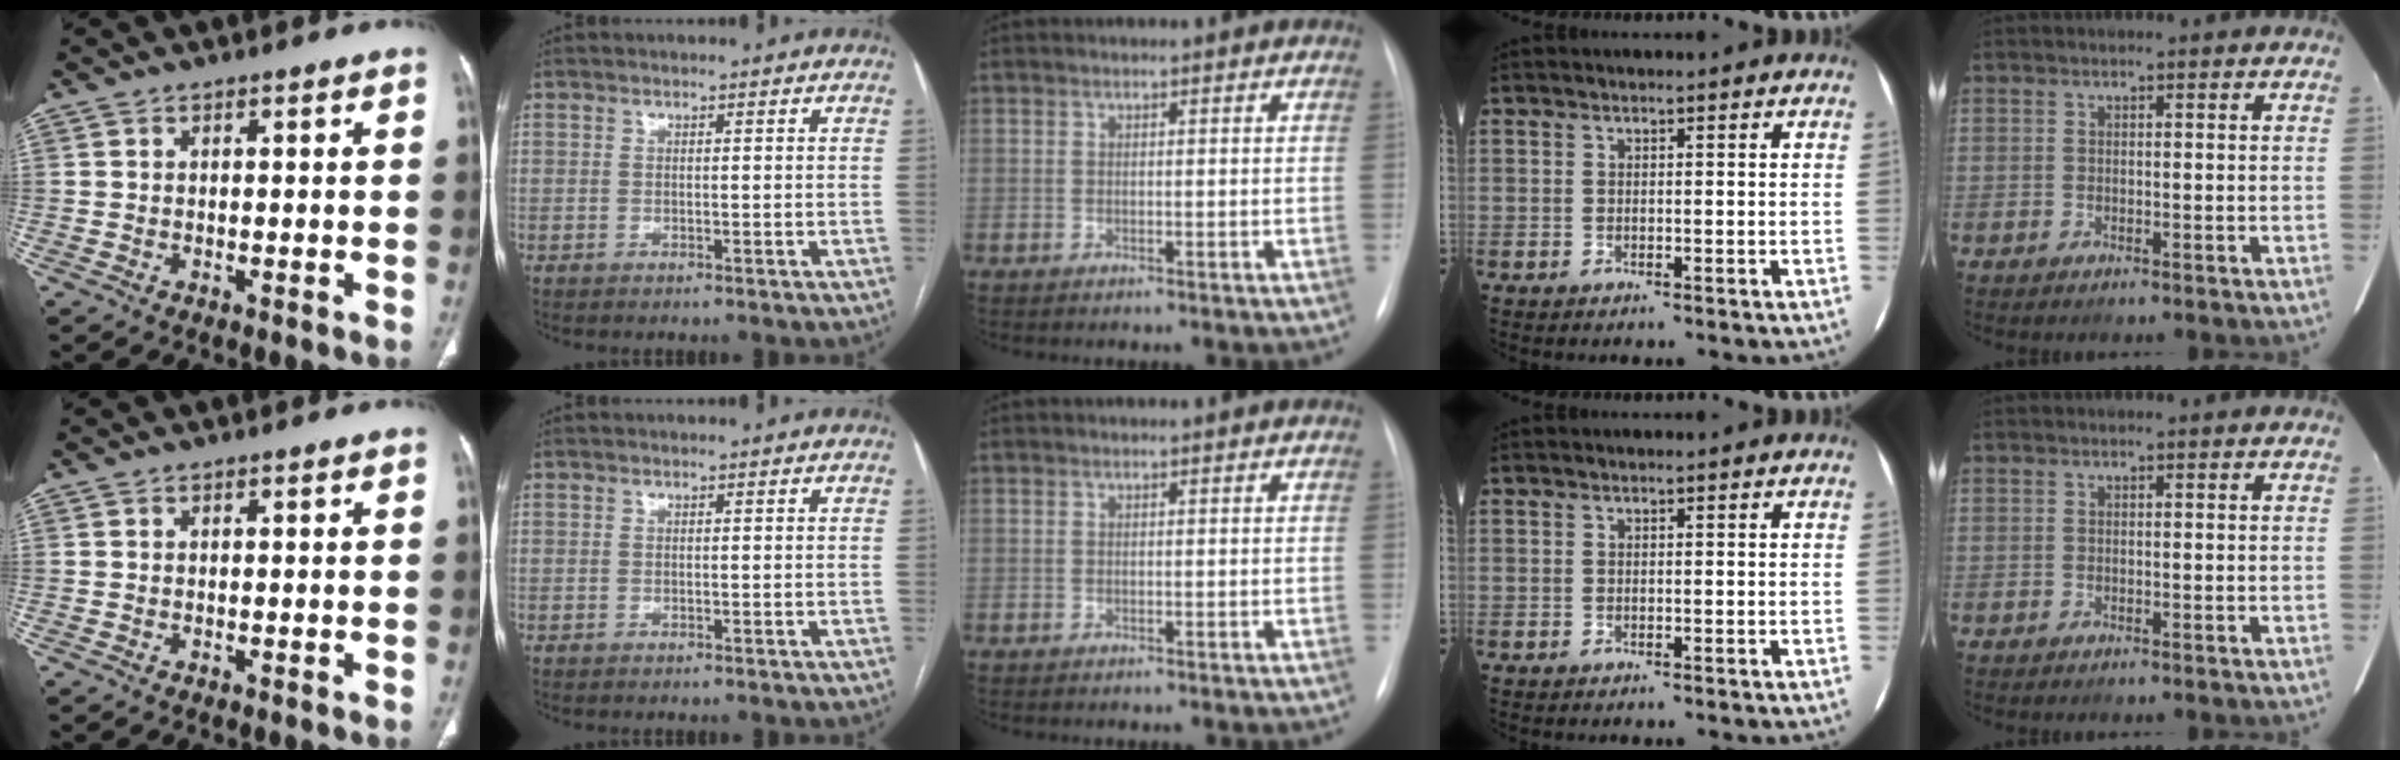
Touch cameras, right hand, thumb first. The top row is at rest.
{}